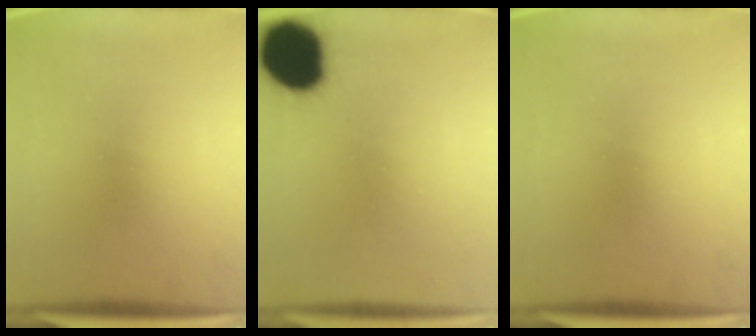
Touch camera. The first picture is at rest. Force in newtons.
{"total": 19.0}
{"total": 0.0}